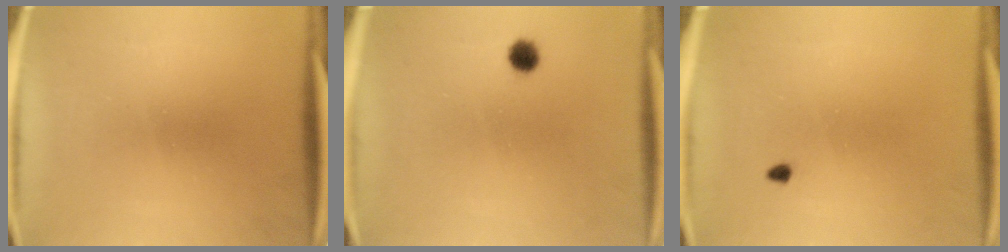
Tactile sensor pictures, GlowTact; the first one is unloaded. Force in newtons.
{"total": 2.4}
{"total": 0.7}